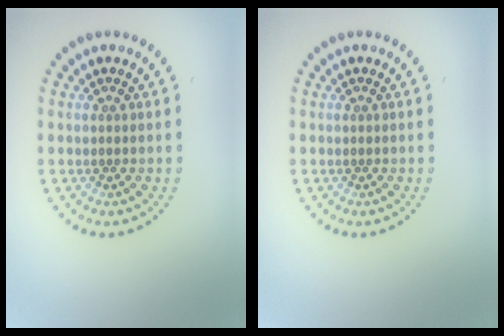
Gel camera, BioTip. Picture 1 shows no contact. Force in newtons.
{"total": 0.0}